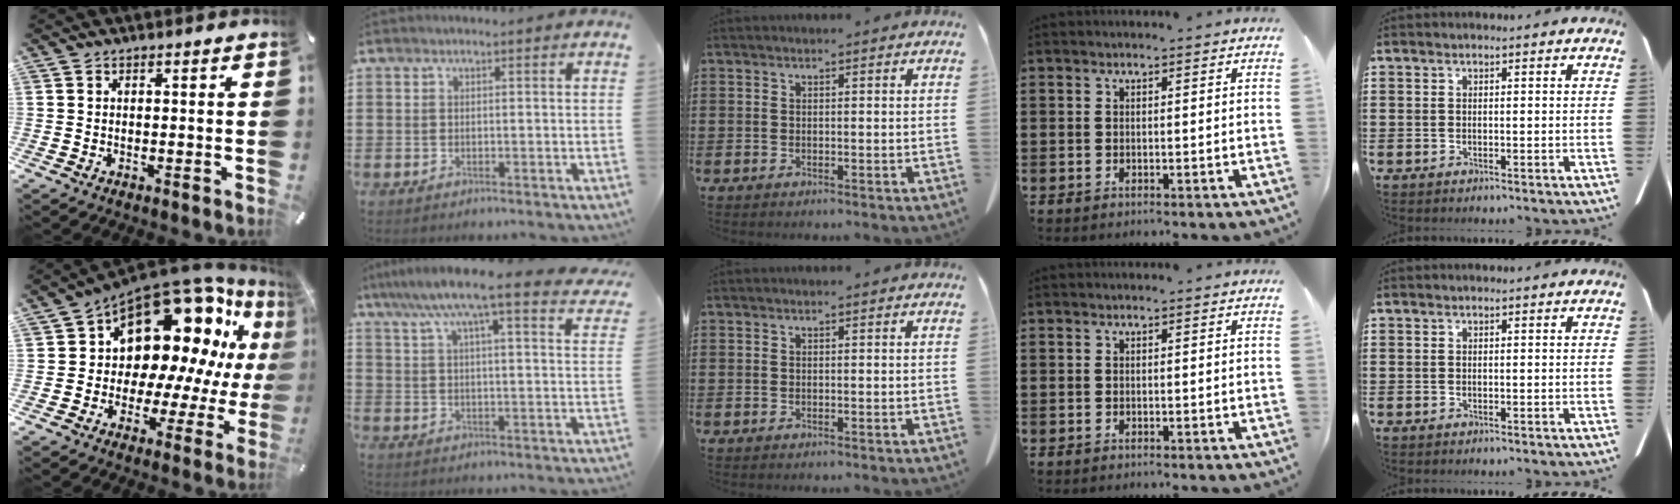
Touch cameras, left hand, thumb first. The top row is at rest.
{"thumb": {"total": 17.2, "force": [10.0, 10.6, 9.1], "torque": [-0.119, -0.106, 0.177]}, "index": {"total": 9.5, "force": [7.5, 0.3, 5.8], "torque": [-0.138, -0.027, 0.125]}}